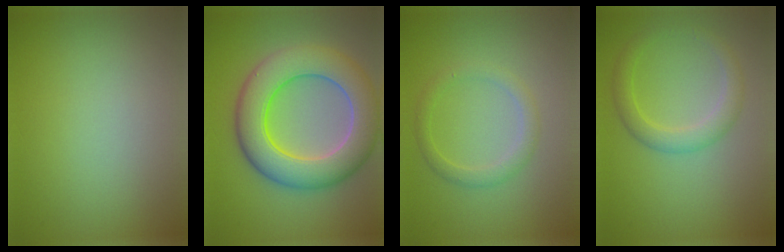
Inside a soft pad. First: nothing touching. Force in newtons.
{"total": 9.7, "press": 9.6, "slide": 0.4}
{"total": 2.0, "press": 2.0, "slide": 0.1}
{"total": 2.7, "press": 2.7, "slide": 0.1}